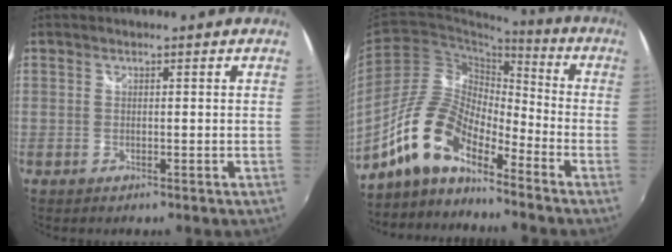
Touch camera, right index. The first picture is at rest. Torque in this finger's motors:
{"motor_torque": [0.59, -0.50, 0.55, 0.20]}